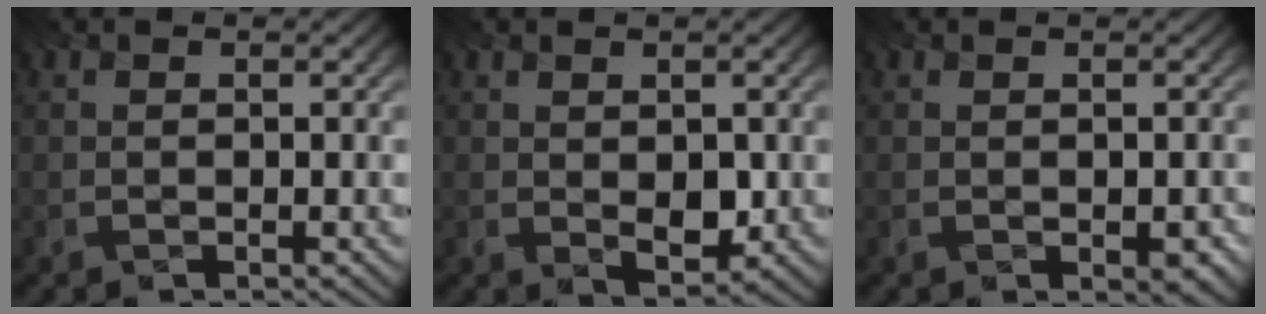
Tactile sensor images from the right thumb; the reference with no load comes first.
{"total": 3.1, "force": [-0.1, 1.9, 2.4], "torque": [-0.044, -0.010, -0.002]}
{"total": 2.3, "force": [-0.7, 1.1, 1.9], "torque": [-0.024, -0.007, -0.006]}